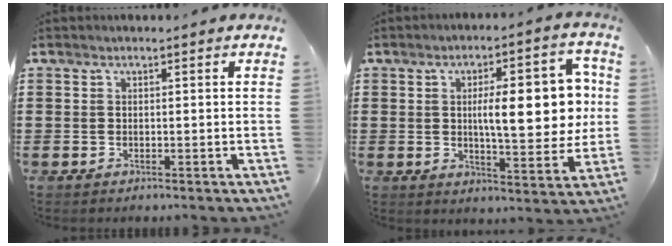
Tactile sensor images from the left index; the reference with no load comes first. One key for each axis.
{"total": 11.9, "fx": 1.3, "fy": 3.8, "fz": 11.2, "tx": -0.162, "ty": -0.004, "tz": 0.014}